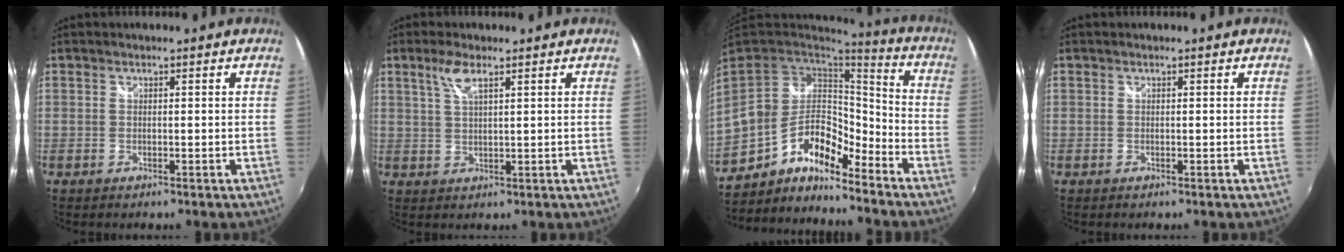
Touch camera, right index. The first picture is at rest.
{"total": 4.2, "force": [2.3, 0.9, 3.4], "torque": [-0.068, 0.004, 0.045]}
{"total": 15.5, "force": [-9.0, 8.5, 9.4], "torque": [-0.192, 0.000, -0.172]}
{"total": 0.0}